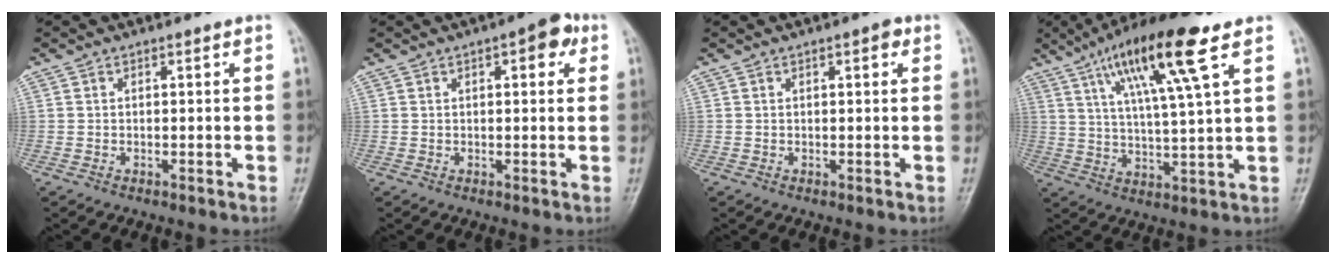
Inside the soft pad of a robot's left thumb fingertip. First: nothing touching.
{"total": 5.2, "force": [2.2, 2.1, 4.3], "torque": [-0.038, 0.001, 0.018]}
{"total": 2.0, "force": [0.9, 0.7, 1.6], "torque": [-0.020, 0.000, 0.009]}
{"total": 16.4, "force": [8.1, 2.3, 14.1], "torque": [-0.246, -0.017, 0.139]}